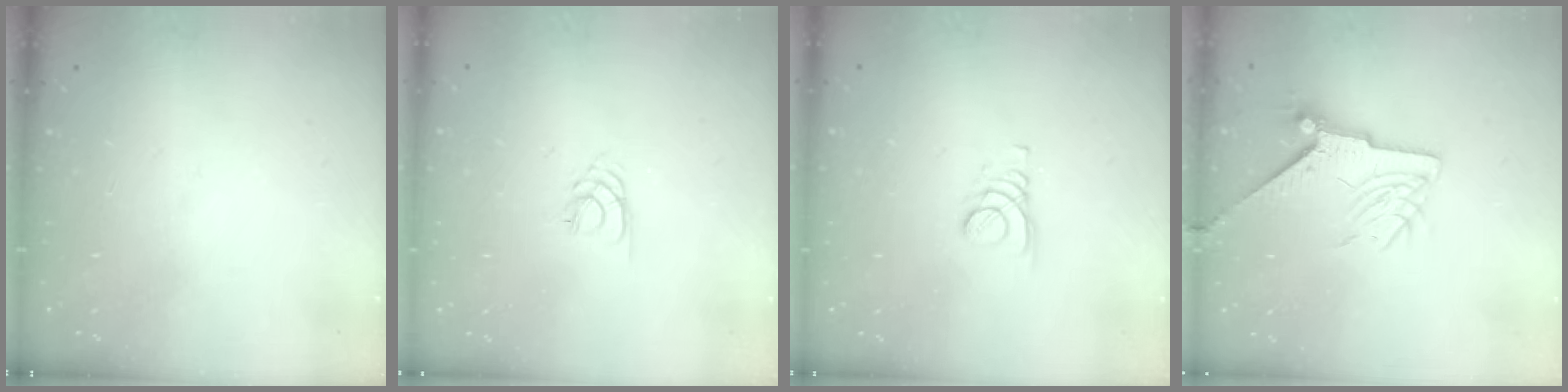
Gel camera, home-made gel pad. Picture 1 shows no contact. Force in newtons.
{"total": 2.4, "press": 2.4, "slide": 0.3}
{"total": 2.1, "press": 2.1, "slide": 0.1}
{"total": 8.0, "press": 8.0, "slide": 0.1}